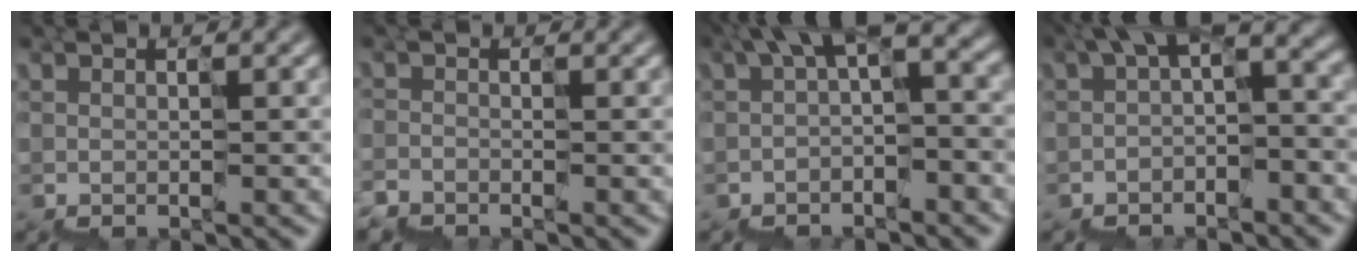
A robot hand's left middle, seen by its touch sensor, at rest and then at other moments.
{"total": 1.5, "force": [-1.2, -0.1, -0.9], "torque": [0.032, -0.007, -0.031]}
{"total": 4.9, "force": [0.7, 2.1, 4.3], "torque": [-0.075, 0.007, 0.003]}
{"total": 4.7, "force": [0.1, 2.2, 4.2], "torque": [-0.073, 0.004, -0.005]}